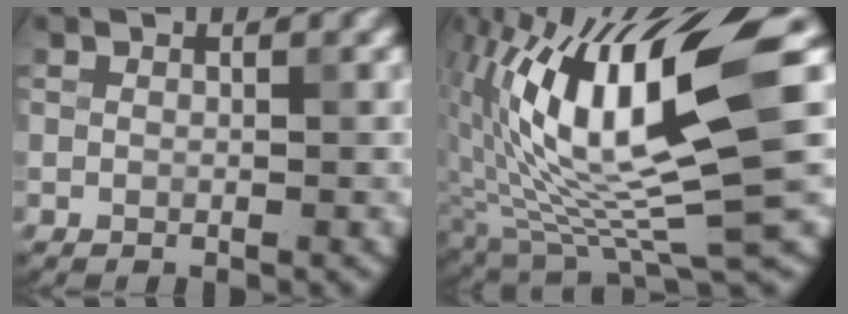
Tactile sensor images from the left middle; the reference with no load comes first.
{"total": 14.5, "force": [1.7, 3.4, 14.0], "torque": [-0.270, 0.006, 0.041]}